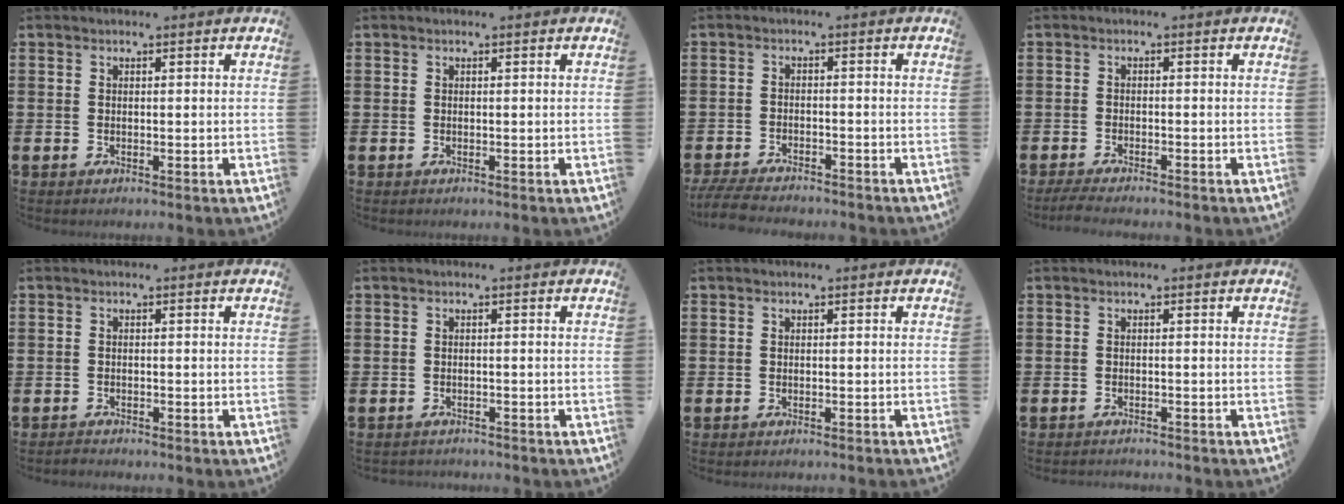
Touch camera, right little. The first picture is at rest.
{"total": 0.0}
{"total": 3.3, "force": [-3.2, 0.3, 0.8], "torque": [-0.019, 0.001, -0.067]}
{"total": 1.6, "force": [-1.4, 0.0, 0.8], "torque": [-0.014, 0.003, -0.027]}
{"total": 0.6, "force": [-0.6, 0.1, 0.0], "torque": [-0.002, -0.002, -0.013]}
{"total": 0.8, "force": [-0.7, 0.1, -0.1], "torque": [0.000, 0.000, -0.016]}
{"total": 0.0}
{"total": 0.7, "force": [-0.7, 0.0, 0.0], "torque": [-0.001, -0.001, -0.014]}